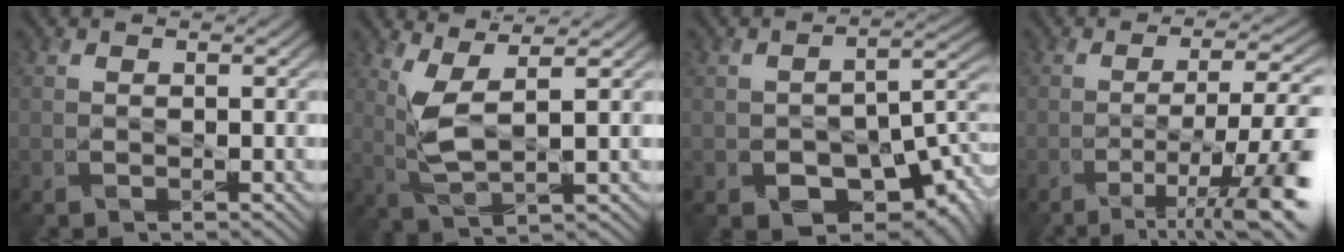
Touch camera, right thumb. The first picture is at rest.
{"total": 5.4, "force": [2.3, 1.2, 4.8], "torque": [-0.115, -0.002, 0.055]}
{"total": 11.1, "force": [-5.4, 6.3, 7.3], "torque": [-0.105, -0.034, -0.076]}
{"total": 11.8, "force": [-5.0, 2.6, 10.4], "torque": [-0.153, 0.004, -0.079]}